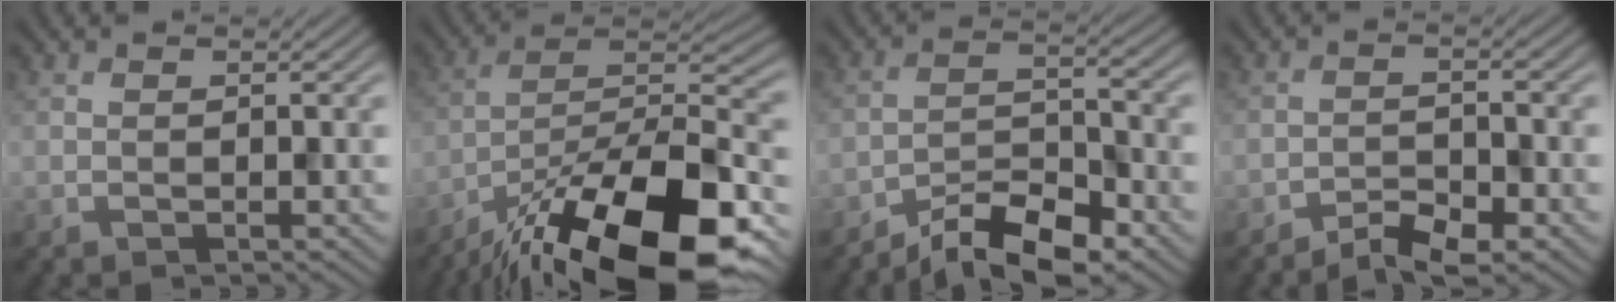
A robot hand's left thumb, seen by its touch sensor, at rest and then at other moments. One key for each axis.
{"total": 19.4, "fx": -13.0, "fy": 6.3, "fz": 13.0, "tx": -0.212, "ty": -0.017, "tz": -0.224}
{"total": 9.0, "fx": -7.0, "fy": 2.6, "fz": 5.0, "tx": -0.085, "ty": 0.004, "tz": -0.133}
{"total": 4.3, "fx": -3.4, "fy": 1.1, "fz": 2.3, "tx": -0.040, "ty": 0.004, "tz": -0.063}